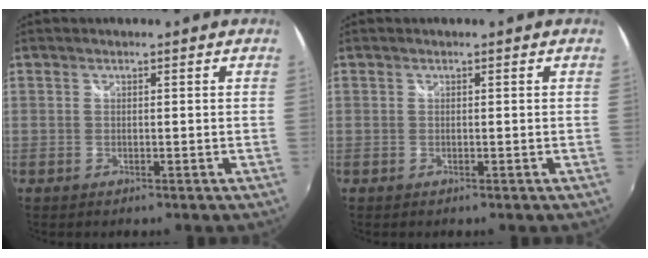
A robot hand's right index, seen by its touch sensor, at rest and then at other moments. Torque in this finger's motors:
{"motor_torque": [-0.11, 0.23, -0.03, 0.00]}